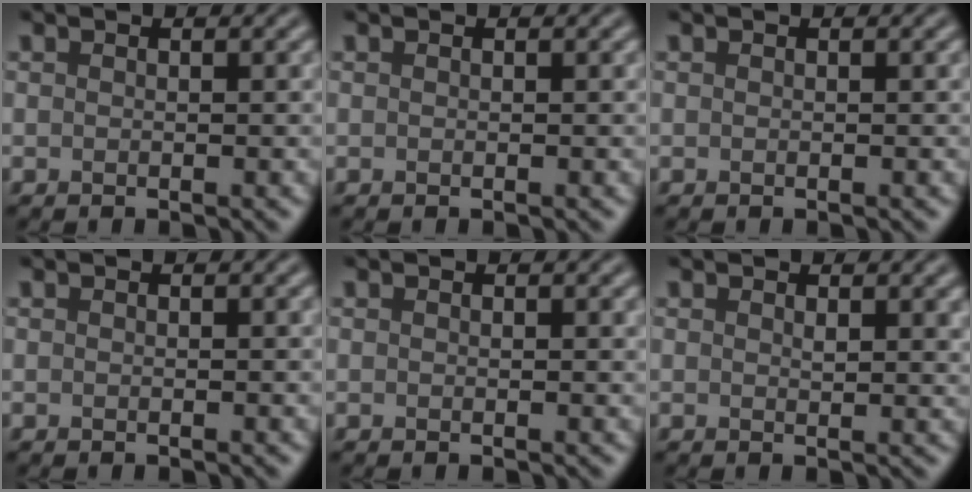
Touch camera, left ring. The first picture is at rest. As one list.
[{"total": 0.0}, {"total": 0.0}, {"total": 0.0}, {"total": 0.0}, {"total": 1.0, "force": [0.7, 0.3, 0.7], "torque": [-0.010, -0.004, 0.012]}]